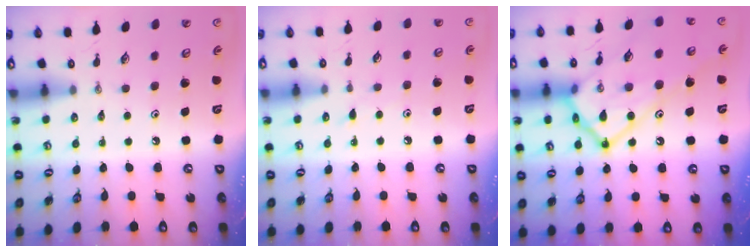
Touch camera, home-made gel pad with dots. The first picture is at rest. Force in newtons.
{"total": 4.9, "press": 4.9, "slide": 0.5}
{"total": 22.6, "press": 22.5, "slide": 2.2}